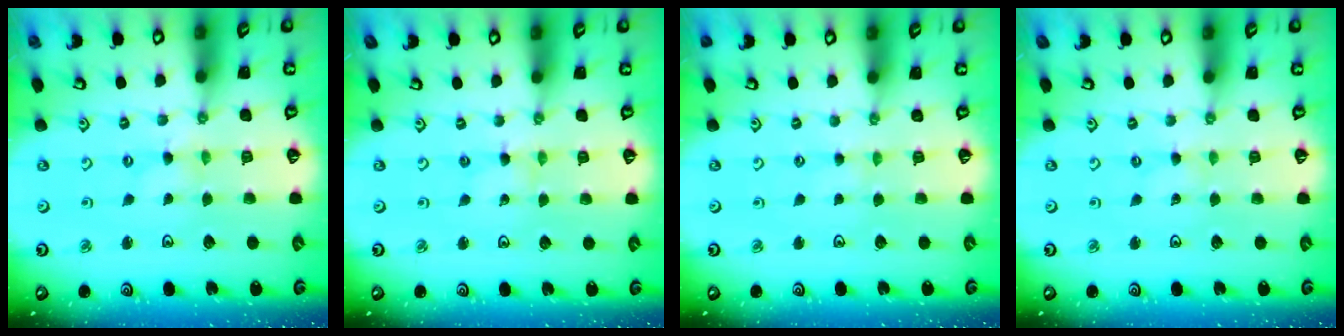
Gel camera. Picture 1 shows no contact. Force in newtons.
{"total": 0.0}
{"total": 0.0}
{"total": 0.0}